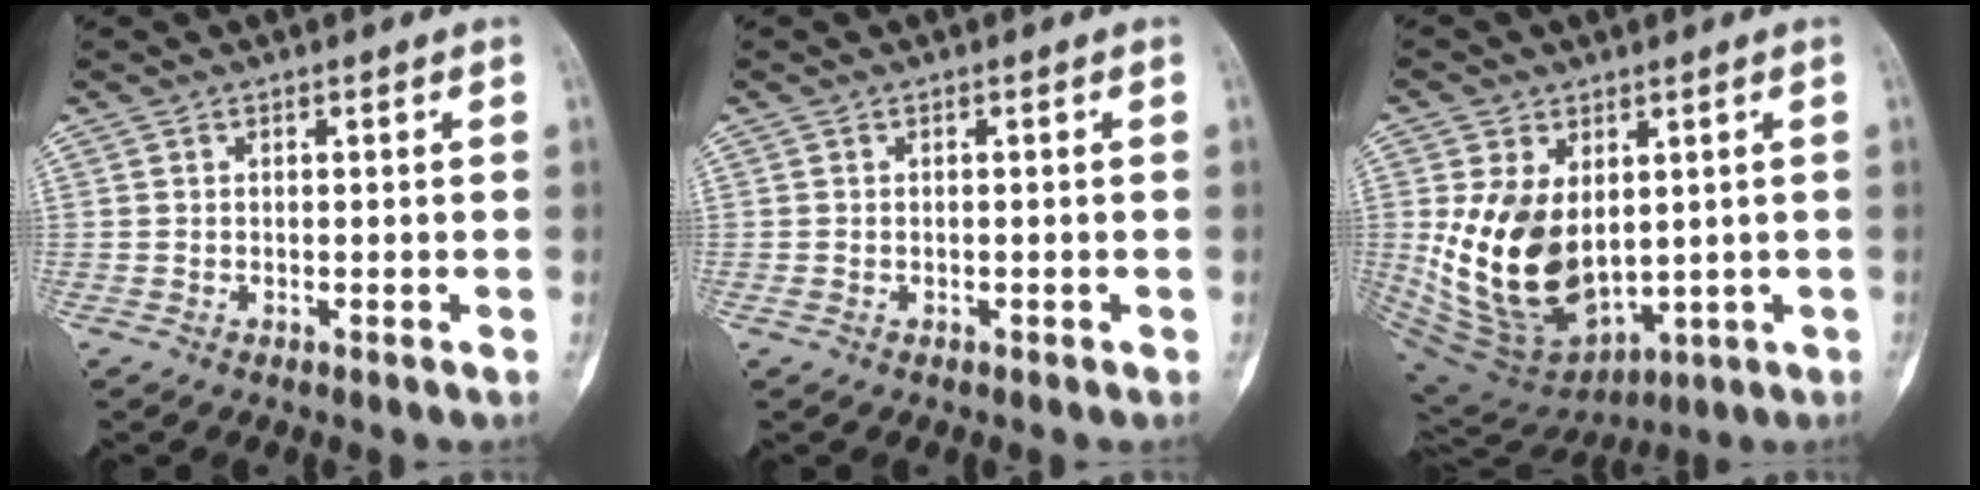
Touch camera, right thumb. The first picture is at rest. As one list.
[{"total": 0.9, "force": [-0.4, 0.7, 0.5], "torque": [-0.012, 0.006, -0.005]}, {"total": 18.0, "force": [1.2, 11.6, 13.6], "torque": [-0.225, -0.018, 0.056]}]